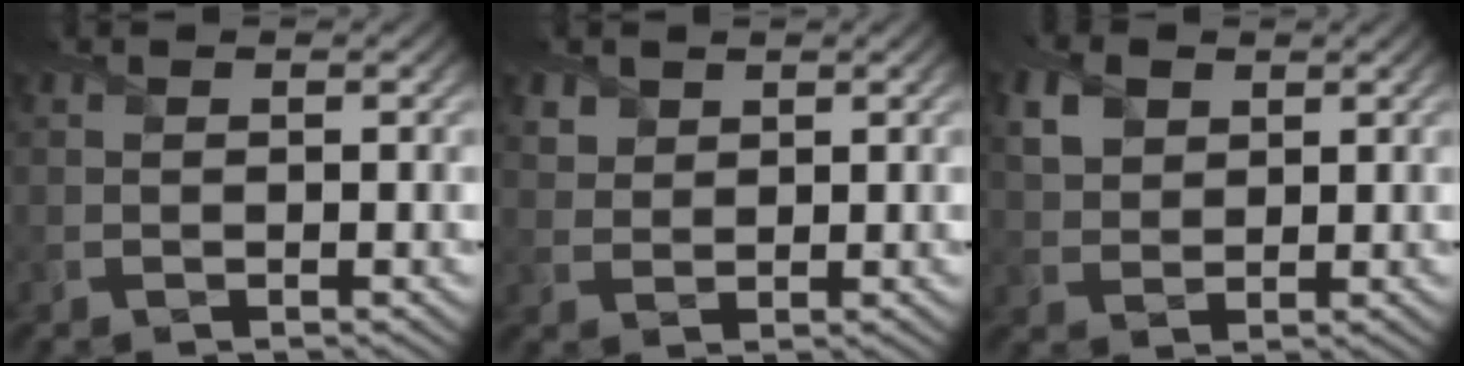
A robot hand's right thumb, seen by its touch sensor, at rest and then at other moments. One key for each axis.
{"total": 2.3, "fx": 1.5, "fy": 1.6, "fz": 0.6, "tx": -0.022, "ty": -0.005, "tz": 0.035}
{"total": 4.4, "fx": 2.0, "fy": 3.1, "fz": 2.4, "tx": -0.062, "ty": 0.001, "tz": 0.041}